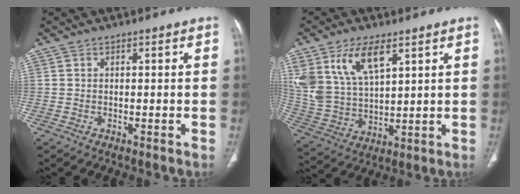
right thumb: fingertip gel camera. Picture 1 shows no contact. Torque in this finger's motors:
{"motor_torque": [0.66, 1.08, 1.19, 1.09, 0.36]}